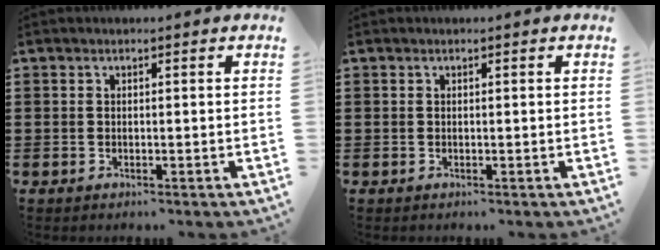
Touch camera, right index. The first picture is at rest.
{"total": 0.0}